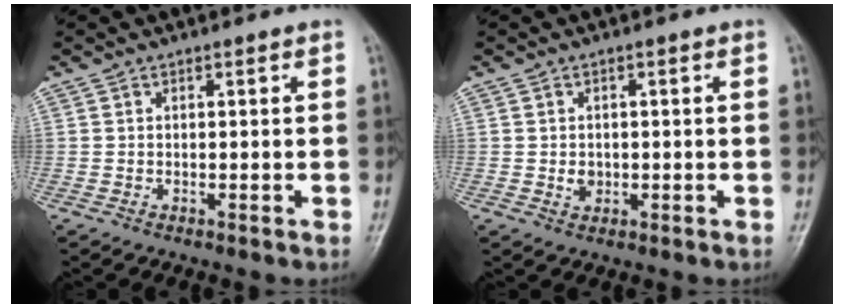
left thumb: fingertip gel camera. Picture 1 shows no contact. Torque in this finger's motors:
{"motor_torque": [-0.06, 0.04, 0.03, 0.02, 0.00]}